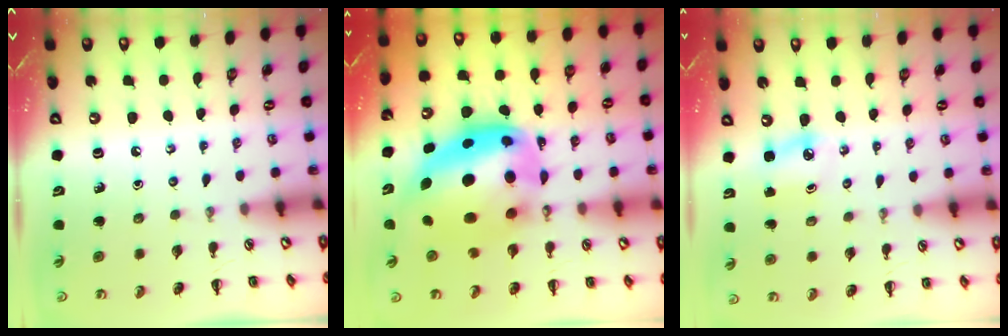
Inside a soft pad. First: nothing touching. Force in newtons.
{"total": 17.3, "press": 16.7, "slide": 4.5}
{"total": 3.8, "press": 3.7, "slide": 0.8}